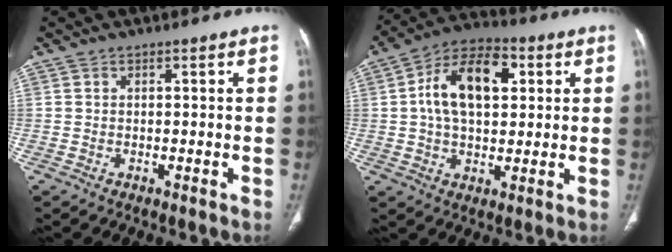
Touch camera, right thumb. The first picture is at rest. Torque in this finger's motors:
{"motor_torque": [1.53, 2.28, 0.70, -0.30, 0.12]}